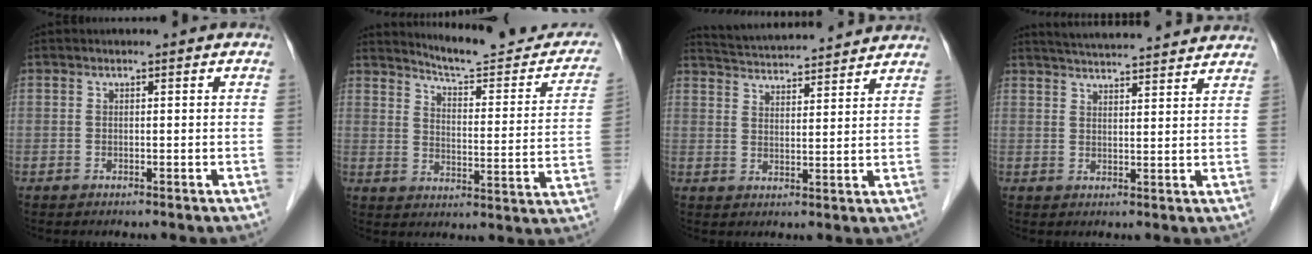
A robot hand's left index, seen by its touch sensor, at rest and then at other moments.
{"total": 16.7, "force": [15.6, 2.3, 5.6], "torque": [-0.063, -0.050, 0.191]}
{"total": 15.1, "force": [14.3, 1.3, 4.8], "torque": [-0.088, 0.032, 0.206]}
{"total": 15.8, "force": [14.7, 1.2, 5.6], "torque": [-0.090, 0.031, 0.197]}